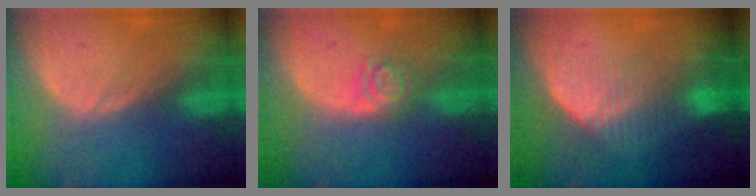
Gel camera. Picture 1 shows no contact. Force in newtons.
{"total": 4.1, "press": 3.8, "slide": 1.7}
{"total": 7.2, "press": 6.1, "slide": 3.8}